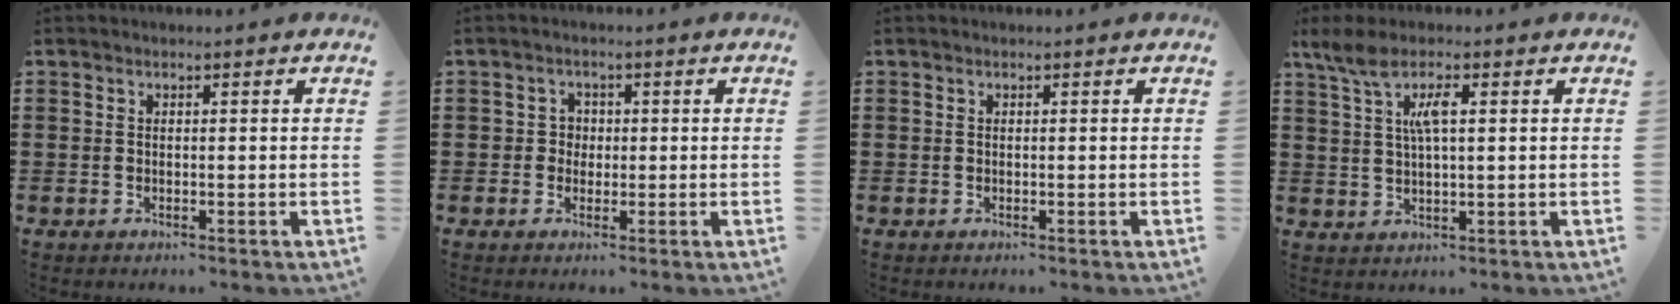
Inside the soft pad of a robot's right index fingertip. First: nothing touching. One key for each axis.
{"total": 2.1, "fx": -0.2, "fy": 2.0, "fz": 0.7, "tx": -0.021, "ty": 0.009, "tz": -0.006}
{"total": 0.0}
{"total": 4.9, "fx": 1.9, "fy": 1.2, "fz": 4.4, "tx": -0.099, "ty": 0.002, "tz": 0.029}